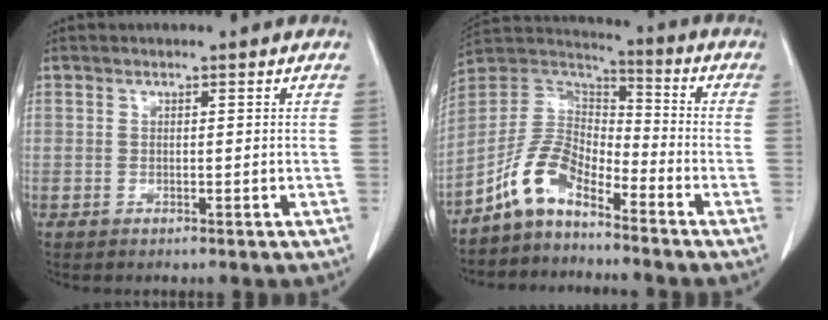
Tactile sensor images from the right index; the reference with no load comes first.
{"total": 8.8, "force": [-6.3, 4.0, 4.7], "torque": [-0.101, 0.032, -0.131]}